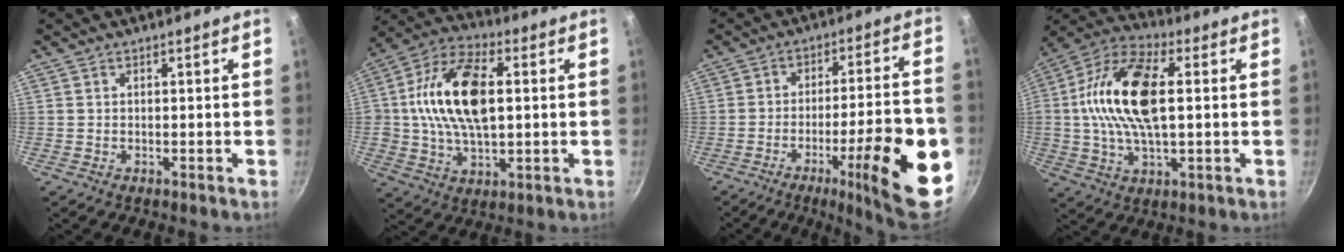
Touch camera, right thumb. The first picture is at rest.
{"total": 17.3, "force": [2.0, 9.8, 14.1], "torque": [-0.252, 0.019, 0.026]}
{"total": 21.4, "force": [-7.6, 4.9, 19.5], "torque": [-0.247, 0.028, -0.104]}
{"total": 18.0, "force": [2.1, 8.7, 15.6], "torque": [-0.296, 0.025, 0.023]}